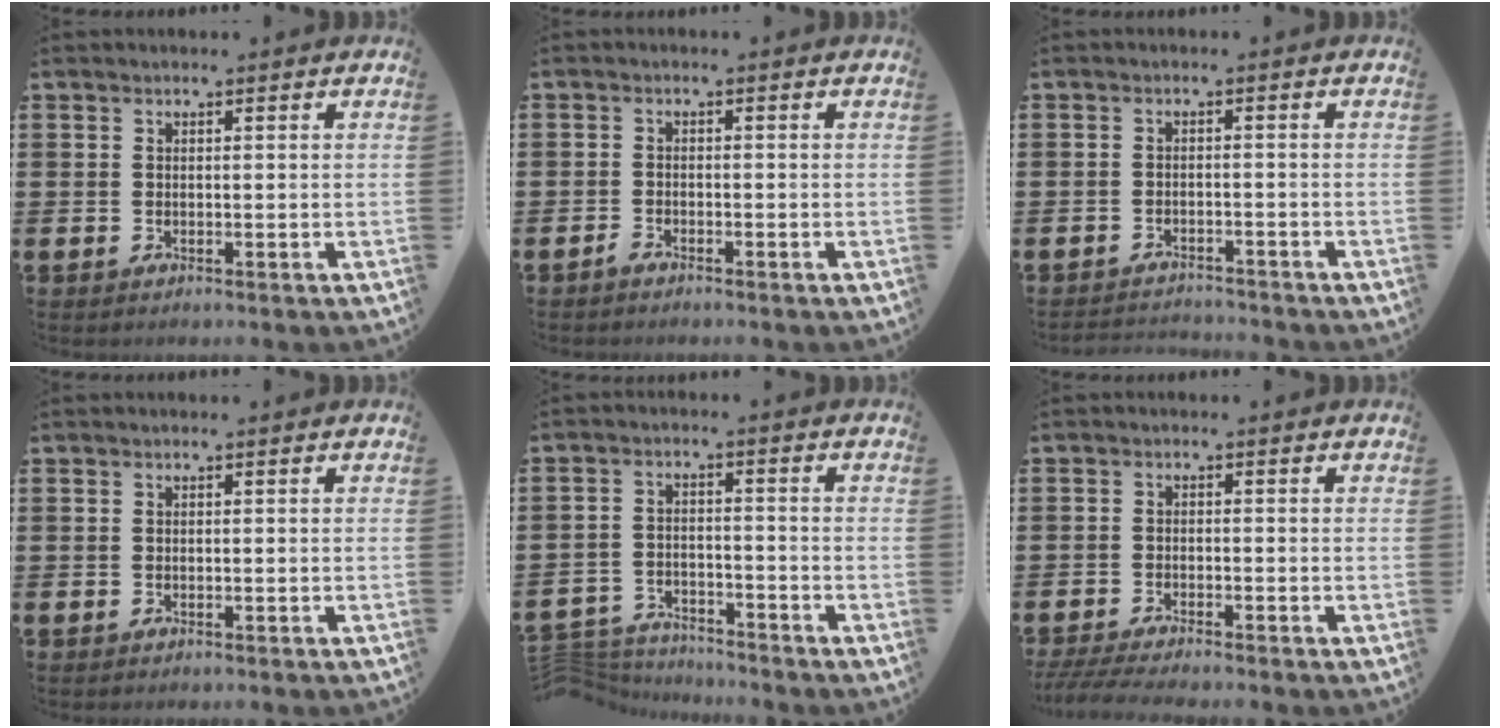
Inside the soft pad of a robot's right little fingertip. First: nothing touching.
{"total": 1.1, "force": [-1.0, 0.4, 0.3], "torque": [-0.008, 0.001, -0.021]}
{"total": 2.0, "force": [-2.0, 0.0, -0.2], "torque": [-0.002, 0.002, -0.044]}
{"total": 0.0}
{"total": 3.5, "force": [-3.5, 0.7, 0.0], "torque": [-0.013, -0.002, -0.077]}
{"total": 2.3, "force": [-2.1, 0.0, 0.8], "torque": [-0.020, -0.002, -0.043]}